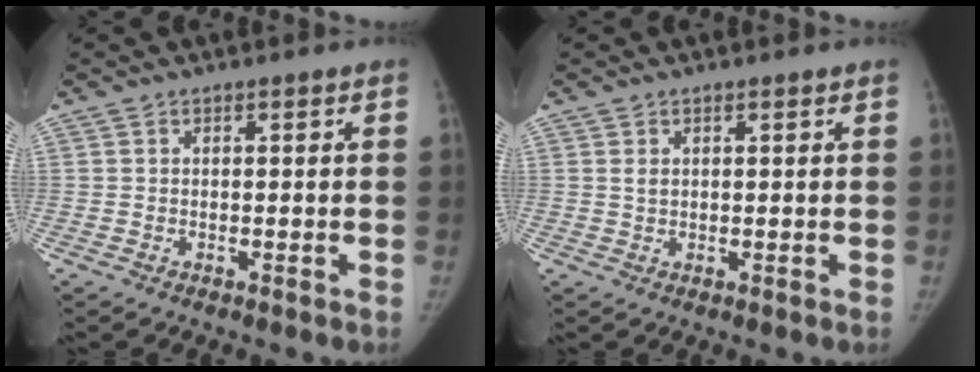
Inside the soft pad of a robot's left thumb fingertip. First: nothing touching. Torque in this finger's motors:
{"motor_torque": [-0.01, 0.16, 0.21, -0.30, 0.04]}